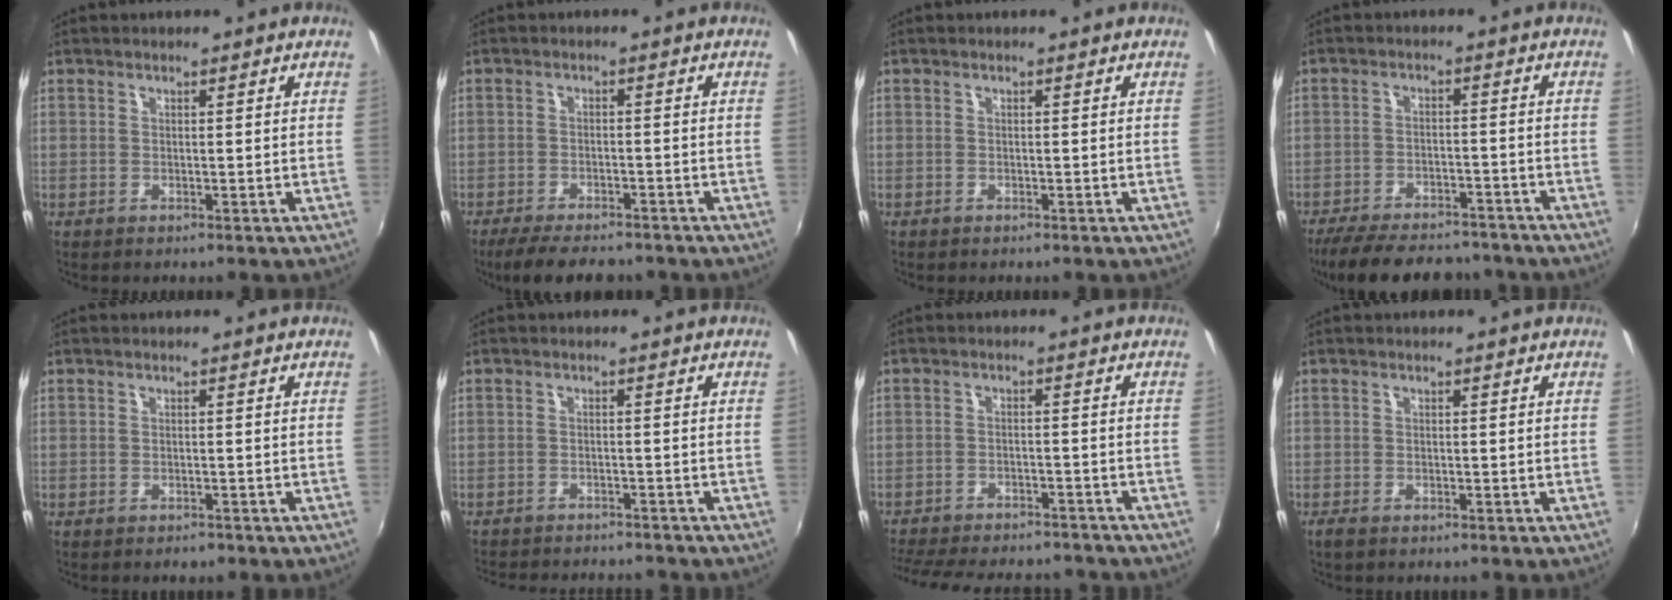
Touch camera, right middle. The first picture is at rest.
{"total": 9.5, "force": [-7.9, 2.6, 4.7], "torque": [-0.105, -0.021, -0.125]}
{"total": 0.5, "force": [-0.4, 0.3, 0.0], "torque": [-0.003, 0.000, -0.009]}
{"total": 17.4, "force": [-14.5, 5.8, 7.7], "torque": [-0.165, -0.013, -0.207]}
{"total": 1.4, "force": [-1.2, 0.5, 0.6], "torque": [-0.011, -0.004, -0.015]}
{"total": 10.0, "force": [-9.1, 2.1, 3.5], "torque": [-0.084, -0.015, -0.131]}
{"total": 18.7, "force": [-16.1, 5.6, 7.7], "torque": [-0.170, -0.013, -0.223]}
{"total": 1.5, "force": [-1.2, 0.5, 0.9], "torque": [-0.020, -0.004, -0.021]}